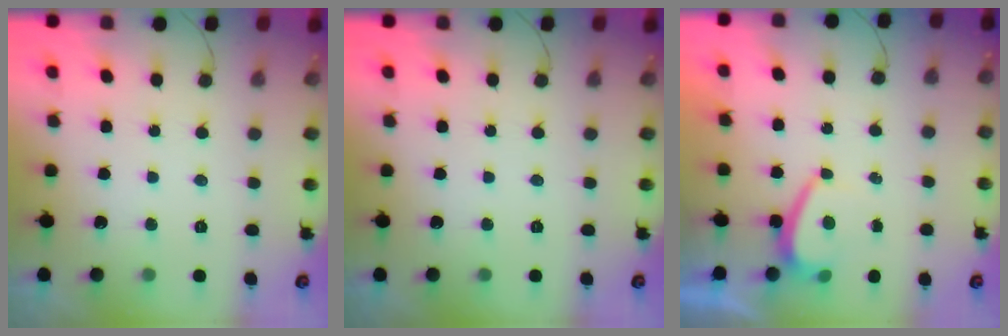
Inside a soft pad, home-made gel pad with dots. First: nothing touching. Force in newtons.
{"total": 0.0}
{"total": 1.2, "press": 1.1, "slide": 0.5}